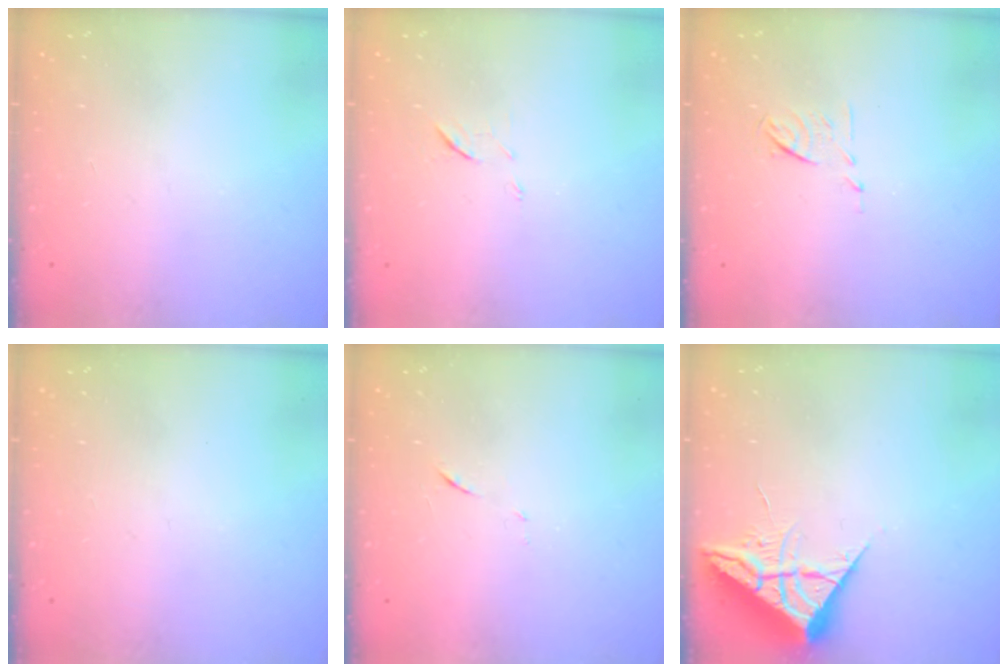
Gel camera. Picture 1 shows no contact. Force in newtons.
{"total": 5.8, "press": 5.7, "slide": 1.3}
{"total": 5.5, "press": 5.4, "slide": 1.1}
{"total": 0.0}
{"total": 6.7, "press": 6.6, "slide": 0.6}
{"total": 6.9, "press": 6.9, "slide": 0.4}